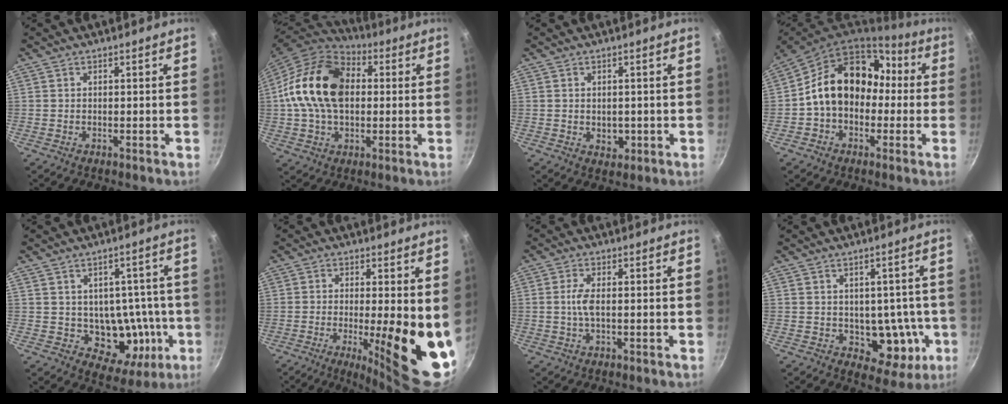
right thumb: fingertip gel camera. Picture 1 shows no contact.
{"total": 20.0, "force": [2.0, 13.8, 14.4], "torque": [-0.246, 0.027, 0.021]}
{"total": 2.8, "force": [-0.3, 2.3, 1.7], "torque": [-0.019, -0.003, 0.002]}
{"total": 16.8, "force": [0.3, 13.1, 10.5], "torque": [-0.123, 0.058, -0.005]}
{"total": 12.4, "force": [-1.3, 9.7, 7.7], "torque": [-0.055, 0.003, -0.003]}
{"total": 15.8, "force": [-1.3, 4.3, 15.1], "torque": [-0.189, -0.034, -0.014]}
{"total": 3.2, "force": [-0.1, 1.0, 3.0], "torque": [-0.071, 0.003, -0.004]}
{"total": 10.1, "force": [-1.3, 7.0, 7.2], "torque": [-0.049, 0.001, -0.005]}